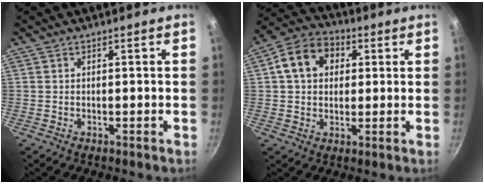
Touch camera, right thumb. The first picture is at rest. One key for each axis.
{"total": 10.9, "fx": 2.7, "fy": 8.5, "fz": 6.3, "tx": -0.079, "ty": 0.018, "tz": 0.029}